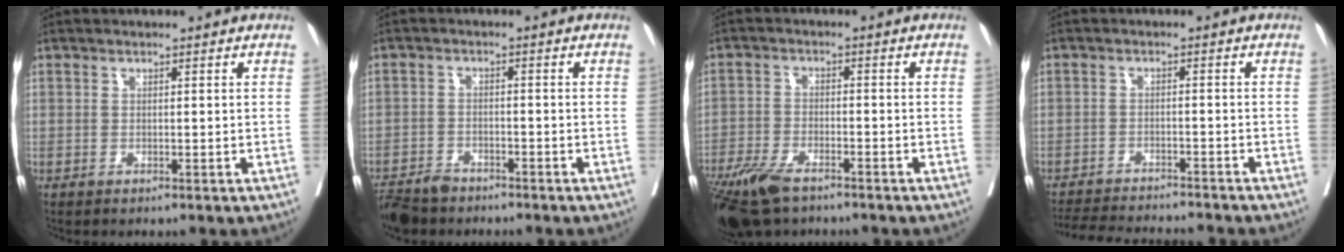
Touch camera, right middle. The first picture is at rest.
{"total": 5.6, "force": [-5.0, 2.1, 1.7], "torque": [-0.029, -0.012, -0.088]}
{"total": 9.9, "force": [-7.3, 3.3, 5.8], "torque": [-0.109, -0.020, -0.129]}
{"total": 12.2, "force": [-11.5, 0.7, 3.9], "torque": [-0.055, -0.010, -0.163]}